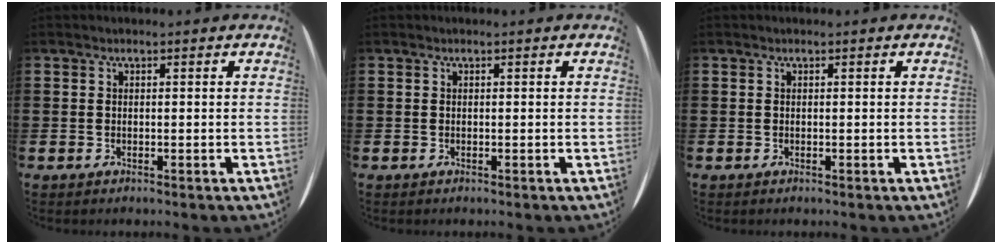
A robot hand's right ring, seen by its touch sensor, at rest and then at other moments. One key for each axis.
{"total": 0.0}
{"total": 0.0}